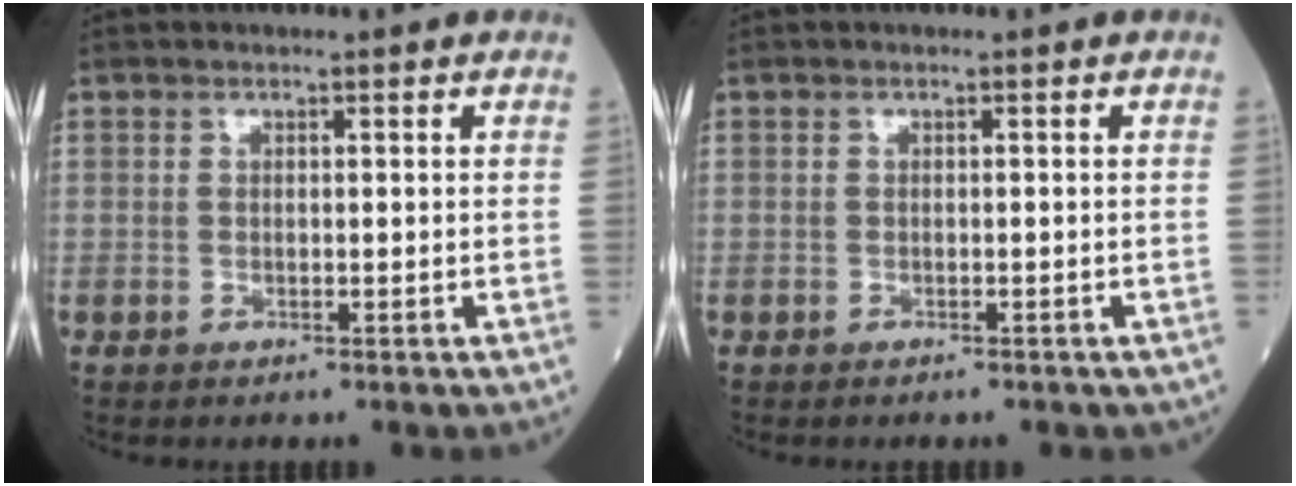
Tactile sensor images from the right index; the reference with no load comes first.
{"total": 1.6, "force": [-1.3, 0.6, 0.6], "torque": [-0.015, -0.003, -0.014]}